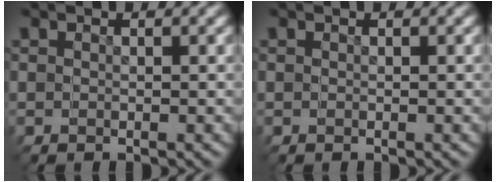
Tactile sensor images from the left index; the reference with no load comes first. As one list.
[{"total": 0.0}]